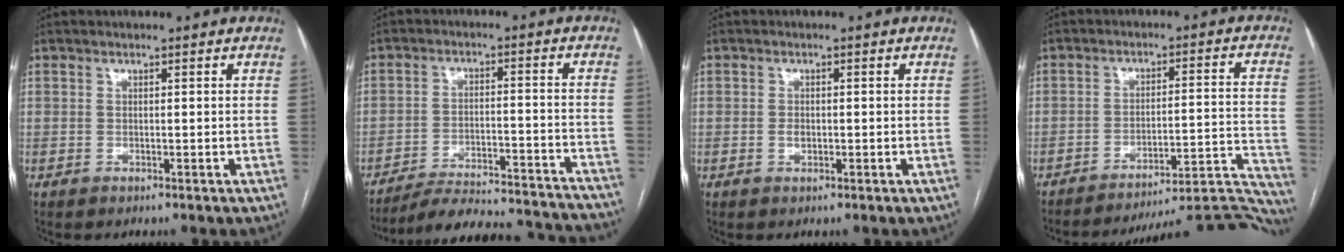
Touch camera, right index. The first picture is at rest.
{"total": 24.4, "force": [-23.1, 3.0, 7.4], "torque": [-0.077, -0.014, -0.306]}
{"total": 1.3, "force": [-0.2, 0.9, 0.9], "torque": [-0.016, 0.001, -0.002]}
{"total": 22.2, "force": [-21.8, -0.2, 4.1], "torque": [0.012, 0.025, -0.269]}